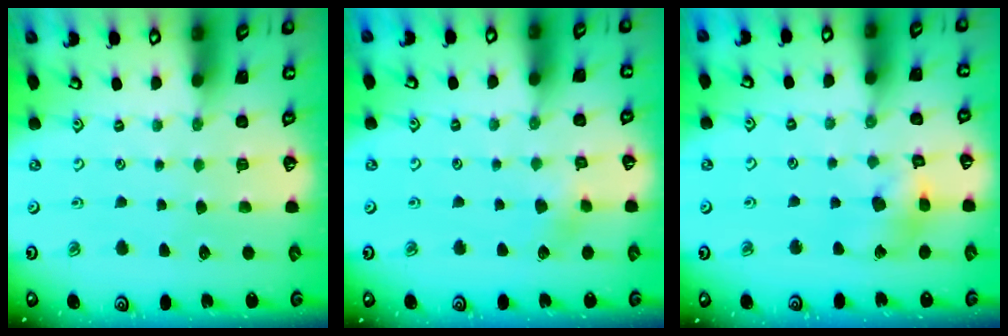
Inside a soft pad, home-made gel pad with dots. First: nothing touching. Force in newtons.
{"total": 3.2, "press": 3.2, "slide": 0.4}
{"total": 11.9, "press": 11.7, "slide": 1.7}